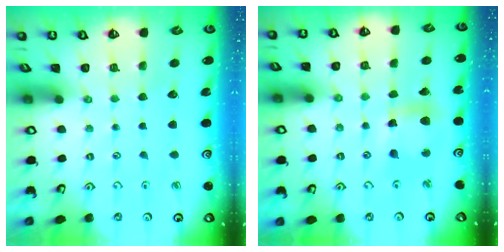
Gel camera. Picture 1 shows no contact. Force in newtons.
{"total": 9.8, "press": 9.7, "slide": 1.0}